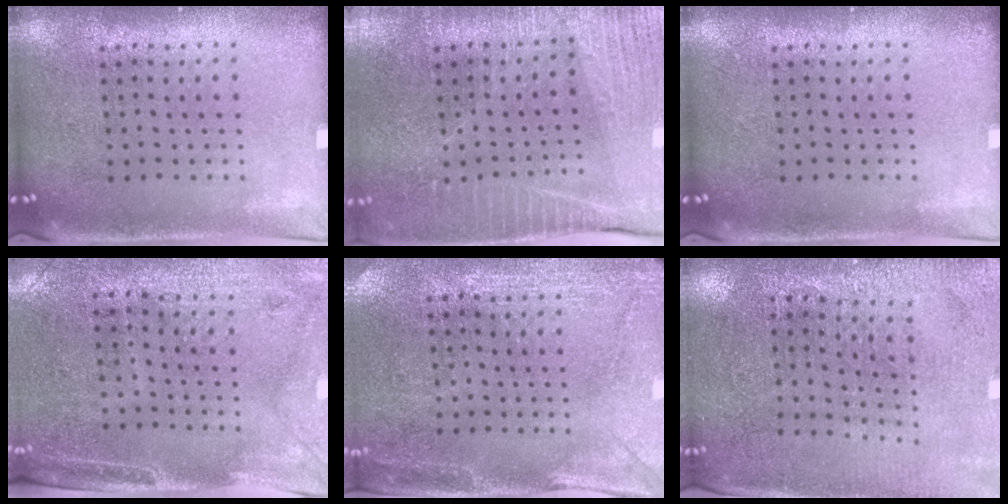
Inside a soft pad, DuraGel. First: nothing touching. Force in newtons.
{"total": 3.5, "press": 3.4, "slide": 0.8}
{"total": 0.0}
{"total": 3.0, "press": 2.5, "slide": 1.5}
{"total": 3.0, "press": 2.8, "slide": 1.0}
{"total": 2.8, "press": 2.8, "slide": 0.2}